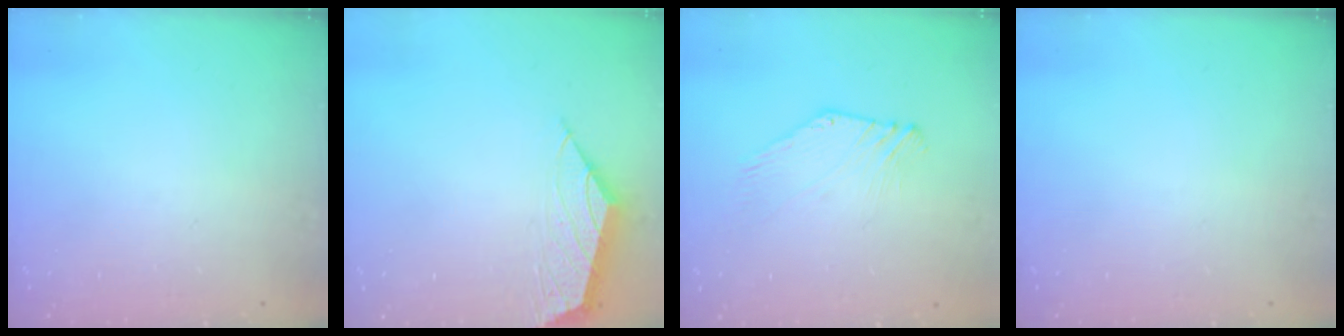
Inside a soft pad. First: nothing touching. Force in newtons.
{"total": 2.2, "press": 2.1, "slide": 0.5}
{"total": 0.0}
{"total": 0.0}